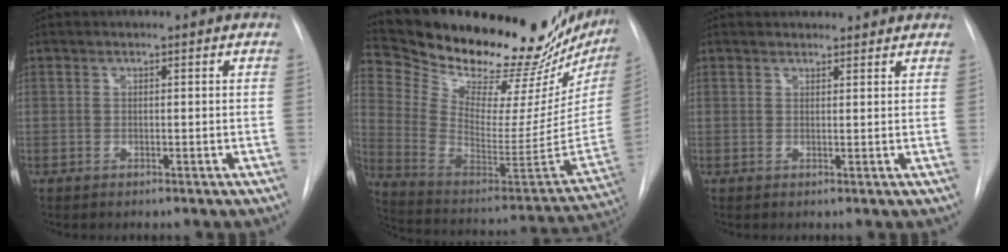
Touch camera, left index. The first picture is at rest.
{"total": 33.4, "force": [28.5, 6.2, 16.3], "torque": [-0.275, -0.105, 0.397]}
{"total": 4.1, "force": [3.9, 1.1, 0.4], "torque": [-0.006, 0.019, 0.047]}